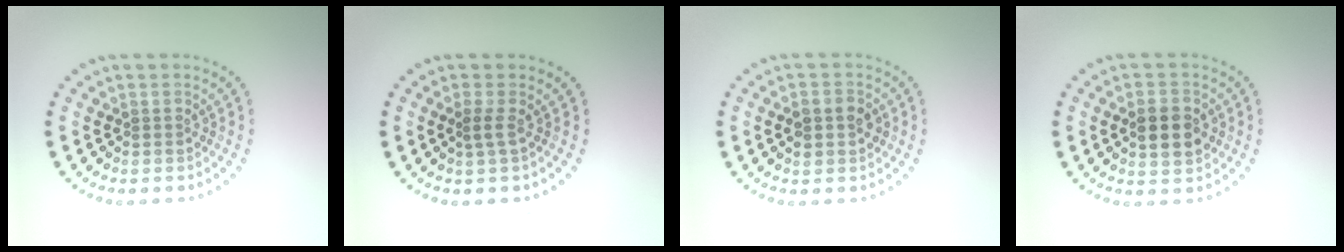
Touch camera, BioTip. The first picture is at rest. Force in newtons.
{"total": 0.9, "press": 0.7, "slide": 0.5}
{"total": 2.8, "press": 2.8, "slide": 0.0}
{"total": 3.8, "press": 3.8, "slide": 0.1}